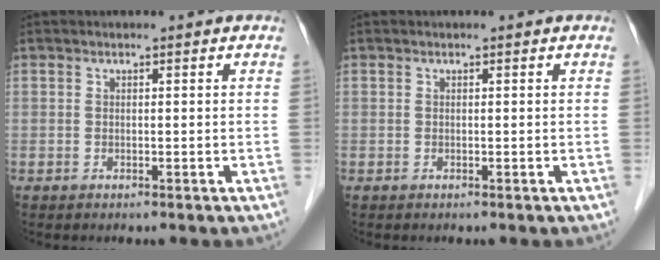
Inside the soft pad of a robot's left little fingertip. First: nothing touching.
{"total": 0.0}